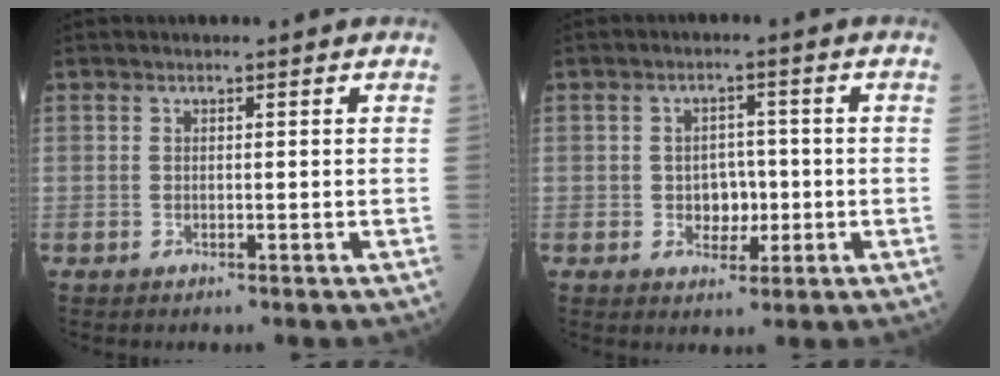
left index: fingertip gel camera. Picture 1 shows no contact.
{"total": 4.0, "force": [-0.7, 2.9, 2.6], "torque": [-0.036, 0.008, -0.007]}